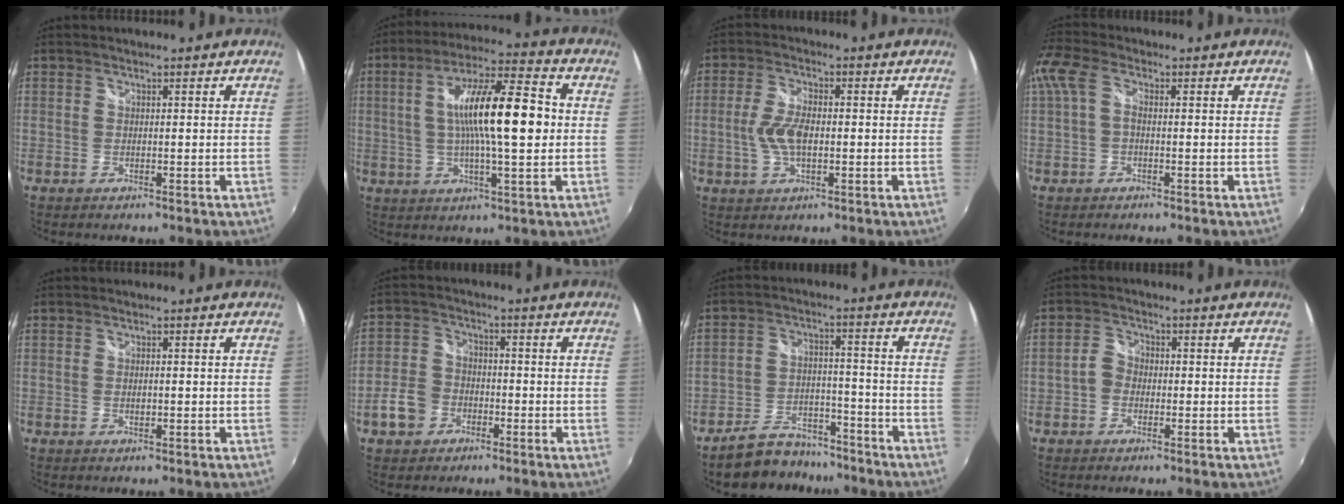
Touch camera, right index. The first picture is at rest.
{"total": 15.7, "force": [0.6, 2.9, 15.5], "torque": [-0.272, 0.015, 0.007]}
{"total": 6.2, "force": [-0.8, 2.8, 5.5], "torque": [-0.115, 0.001, -0.015]}
{"total": 6.5, "force": [-0.1, 3.9, 5.2], "torque": [-0.121, 0.015, -0.009]}
{"total": 0.6, "force": [-0.1, 0.4, 0.5], "torque": [-0.010, 0.001, -0.002]}
{"total": 6.8, "force": [-3.4, 5.3, 2.8], "torque": [-0.069, 0.016, -0.062]}
{"total": 10.1, "force": [-8.7, 4.7, 2.4], "torque": [-0.063, 0.020, -0.125]}
{"total": 3.0, "force": [-1.2, 2.4, 1.3], "torque": [-0.024, 0.011, -0.027]}